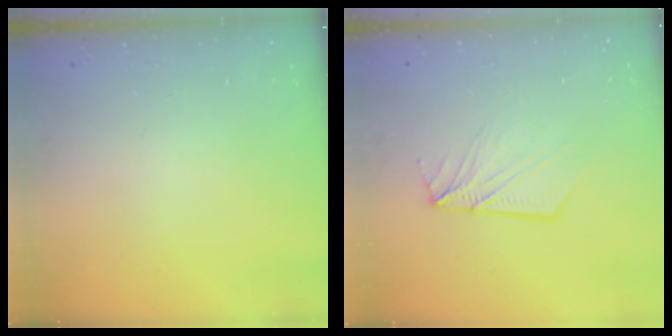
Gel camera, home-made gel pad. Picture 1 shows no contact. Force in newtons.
{"total": 8.3, "press": 8.3, "slide": 0.9}